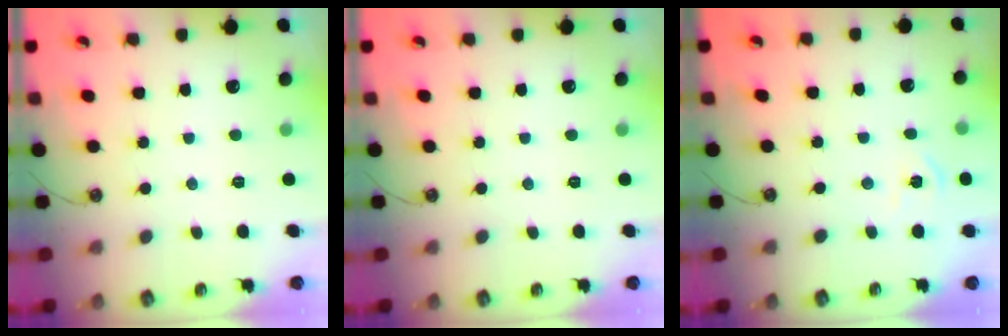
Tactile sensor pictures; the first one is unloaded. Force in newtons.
{"total": 0.0}
{"total": 7.3, "press": 7.2, "slide": 0.7}